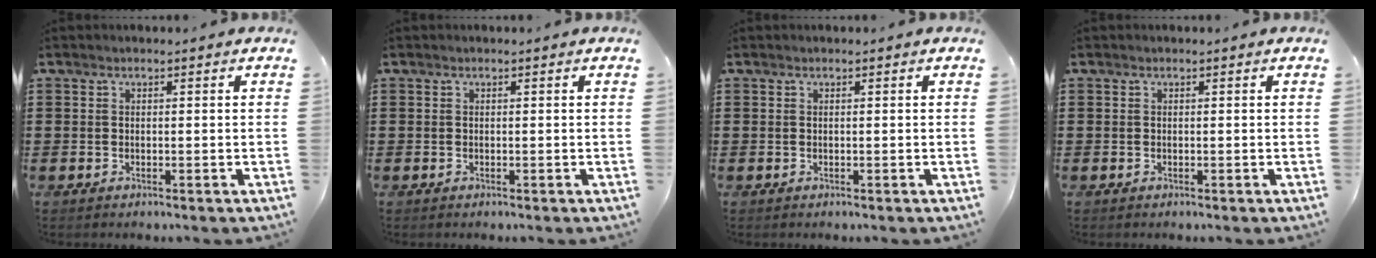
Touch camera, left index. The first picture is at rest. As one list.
[{"total": 0.0}, {"total": 0.0}, {"total": 0.0}]